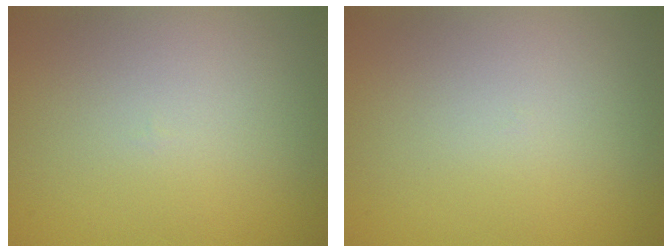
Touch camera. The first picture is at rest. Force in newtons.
{"total": 0.0}